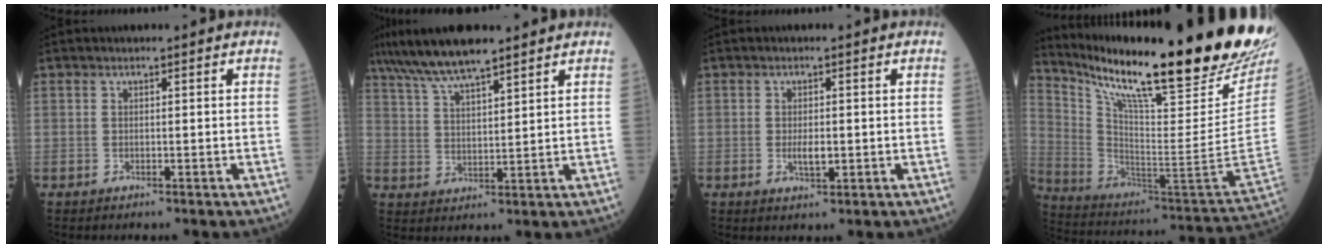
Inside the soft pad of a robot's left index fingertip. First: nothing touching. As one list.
[{"total": 9.1, "force": [7.4, 0.9, 5.2], "torque": [-0.105, 0.024, 0.139]}, {"total": 2.6, "force": [-0.3, 1.0, 2.4], "torque": [-0.050, -0.002, -0.002]}, {"total": 32.0, "force": [25.2, 1.4, 19.7], "torque": [-0.342, -0.085, 0.374]}]